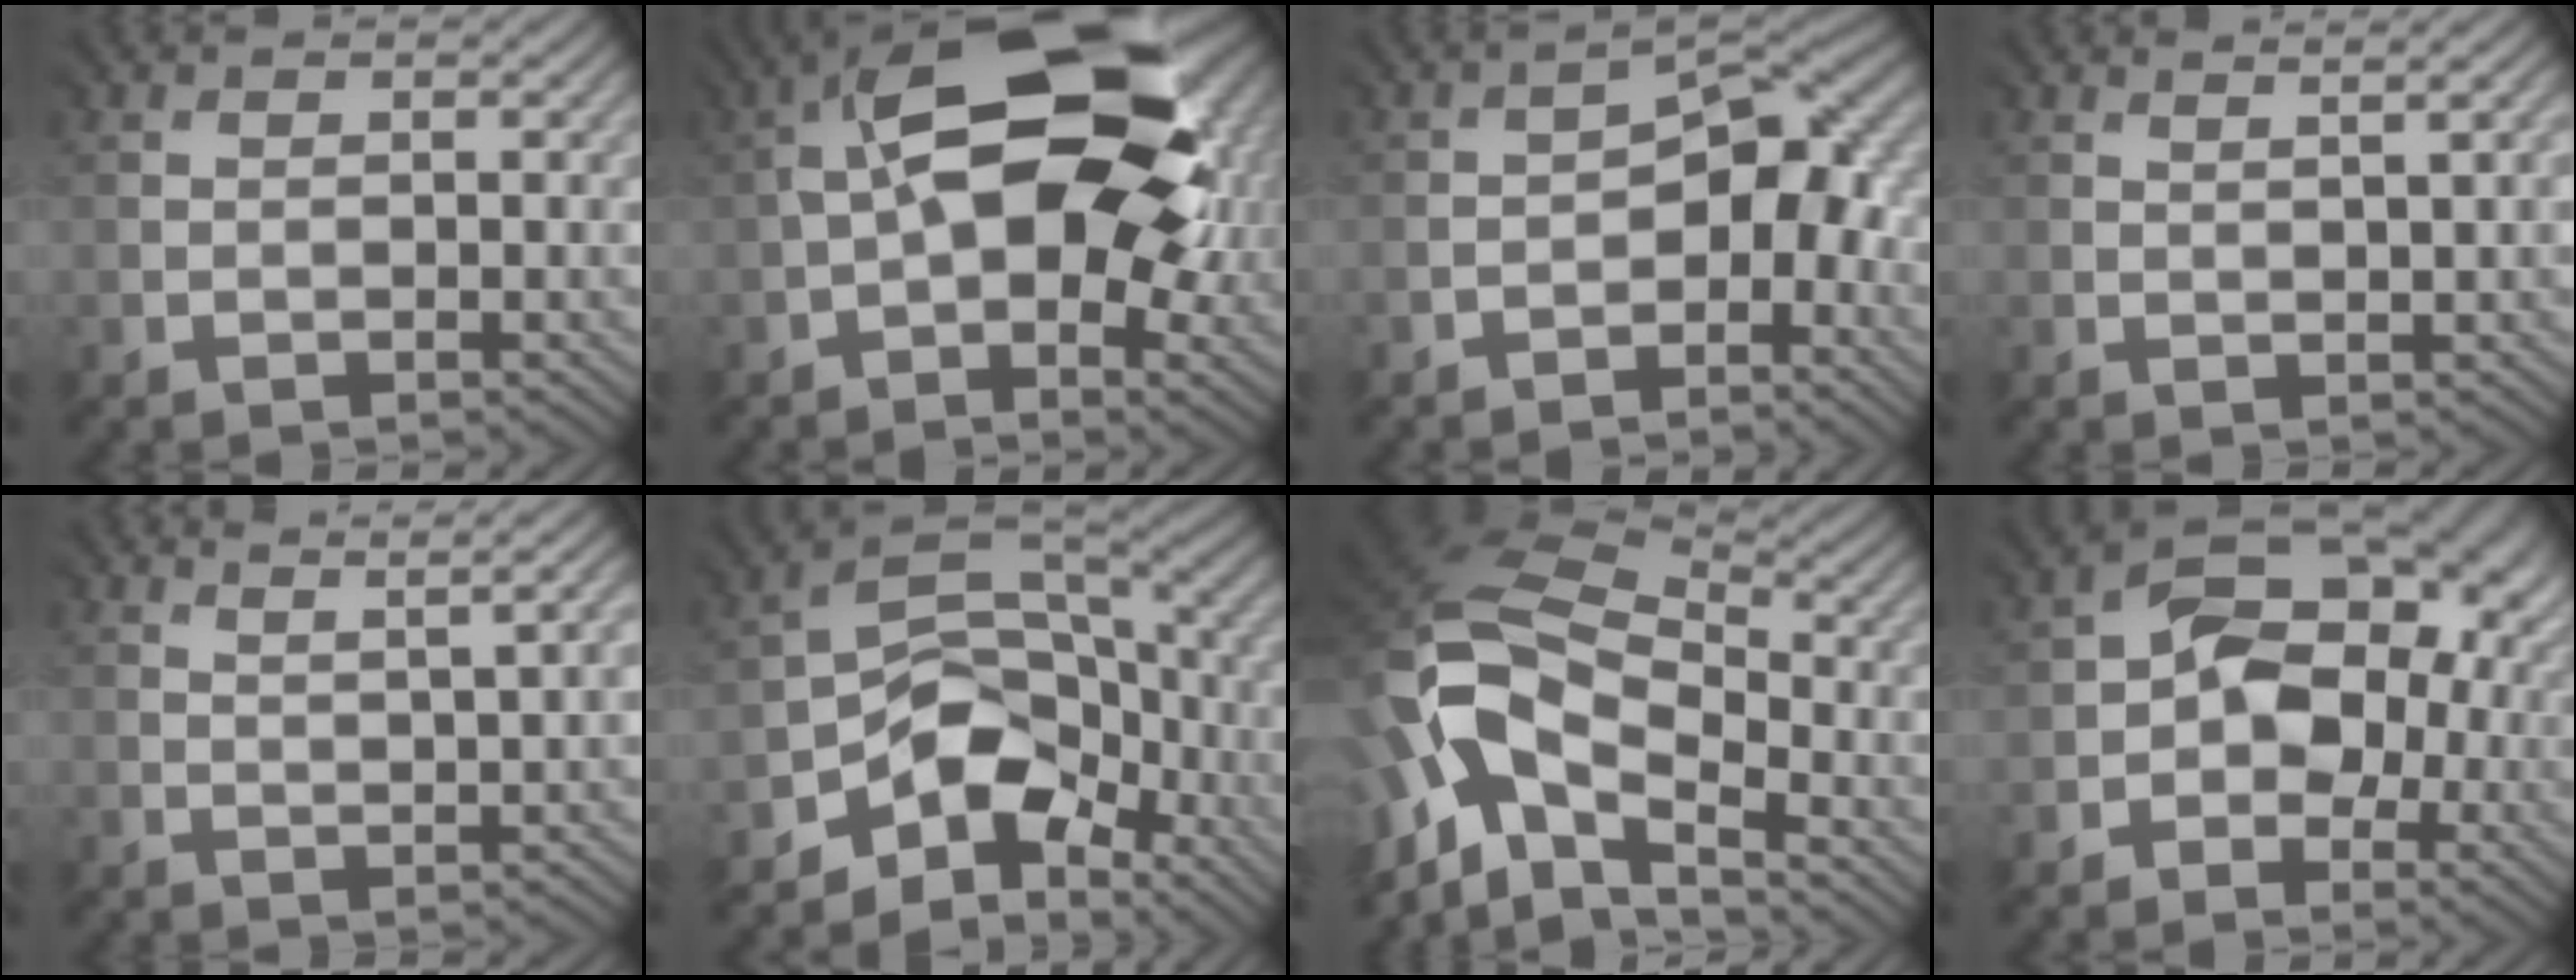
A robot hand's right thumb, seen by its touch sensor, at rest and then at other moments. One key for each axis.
{"total": 17.9, "fx": 1.1, "fy": 9.6, "fz": 15.1, "tx": -0.245, "ty": 0.018, "tz": 0.013}
{"total": 5.7, "fx": -2.5, "fy": 2.6, "fz": 4.4, "tx": -0.060, "ty": 0.008, "tz": -0.049}
{"total": 1.7, "fx": 1.4, "fy": -0.4, "fz": 0.9, "tx": -0.014, "ty": 0.003, "tz": 0.022}
{"total": 3.3, "fx": 2.5, "fy": -0.4, "fz": 2.1, "tx": -0.034, "ty": 0.007, "tz": 0.043}
{"total": 8.4, "fx": -5.1, "fy": 5.2, "fz": 4.2, "tx": -0.059, "ty": -0.004, "tz": -0.108}
{"total": 12.8, "fx": -4.7, "fy": 7.5, "fz": 9.3, "tx": -0.200, "ty": -0.010, "tz": -0.096}
{"total": 10.4, "fx": -1.0, "fy": 7.4, "fz": 7.2, "tx": -0.091, "ty": 0.009, "tz": -0.029}